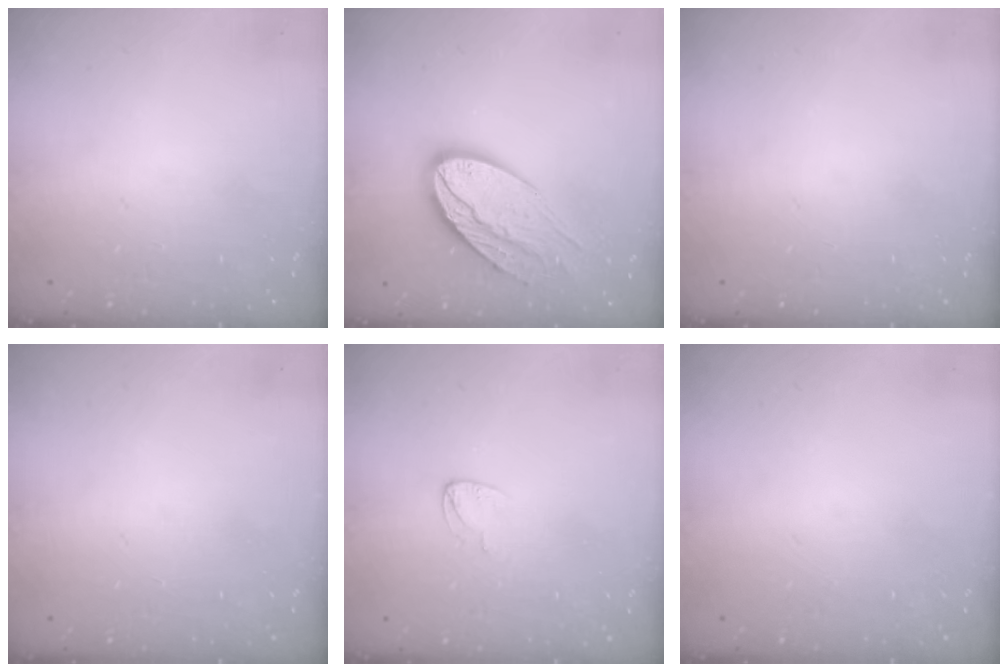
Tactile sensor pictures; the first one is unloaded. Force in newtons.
{"total": 19.5, "press": 19.4, "slide": 2.0}
{"total": 0.0}
{"total": 0.0}
{"total": 3.2, "press": 3.2, "slide": 0.2}
{"total": 0.0}